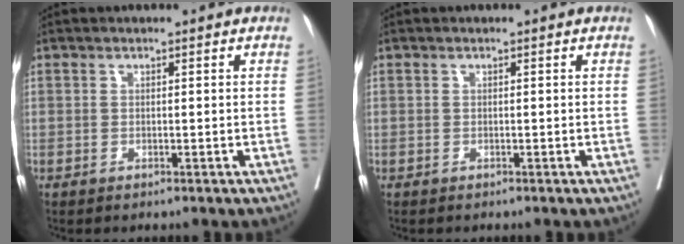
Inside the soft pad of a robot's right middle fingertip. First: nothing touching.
{"total": 0.0}